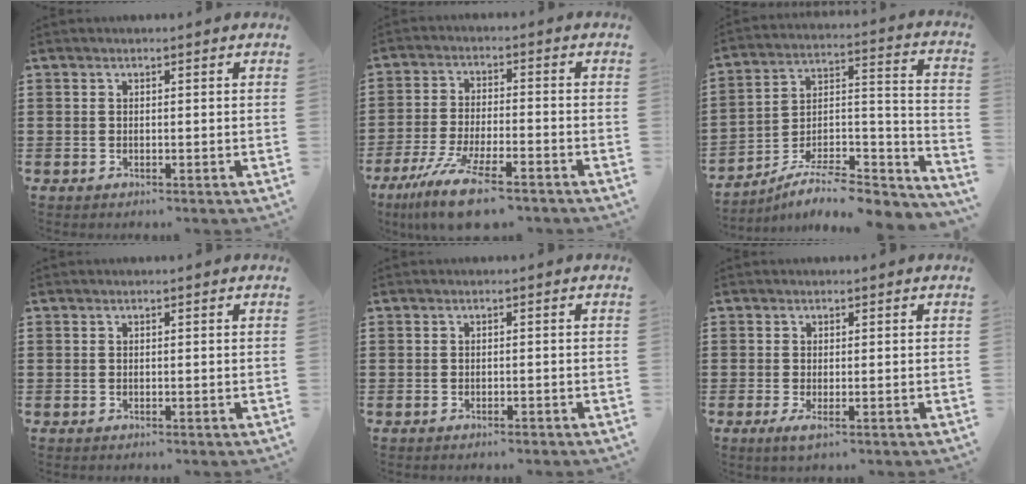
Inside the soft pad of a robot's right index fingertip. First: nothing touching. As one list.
[{"total": 10.1, "force": [-7.4, 1.4, 6.7], "torque": [-0.141, 0.002, -0.141]}, {"total": 8.0, "force": [-6.5, 2.3, 4.0], "torque": [-0.068, 0.004, -0.126]}, {"total": 0.0}, {"total": 0.7, "force": [-0.6, 0.1, 0.3], "torque": [-0.008, -0.002, -0.013]}, {"total": 1.3, "force": [-0.5, 0.1, 1.2], "torque": [-0.020, -0.006, -0.006]}]